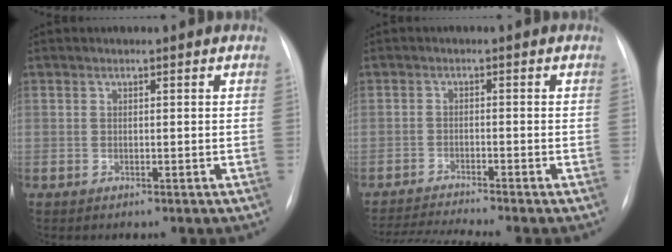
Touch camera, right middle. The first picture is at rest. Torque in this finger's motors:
{"motor_torque": [0.09, -0.09, 0.03, 0.03]}